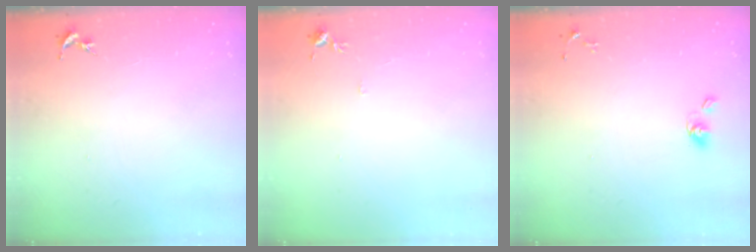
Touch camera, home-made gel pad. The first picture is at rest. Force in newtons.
{"total": 4.3, "press": 4.2, "slide": 0.6}
{"total": 5.6, "press": 5.1, "slide": 2.3}